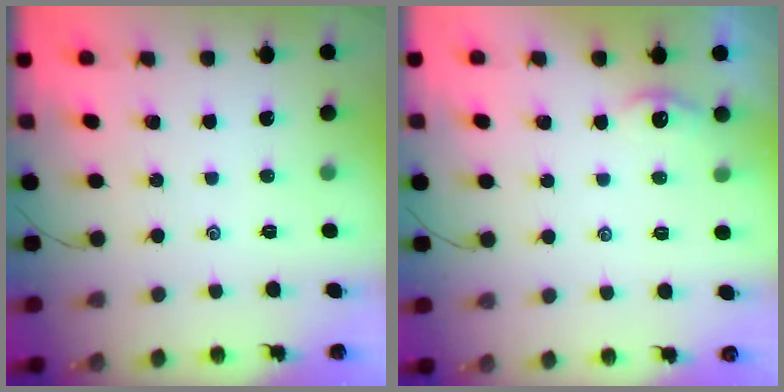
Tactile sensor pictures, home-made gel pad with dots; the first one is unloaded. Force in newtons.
{"total": 2.7, "press": 2.7, "slide": 0.3}